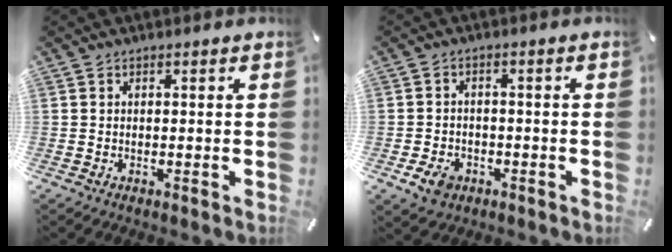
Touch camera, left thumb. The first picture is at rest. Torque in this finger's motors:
{"motor_torque": [0.30, 1.53, 0.03, -0.04, 0.09]}